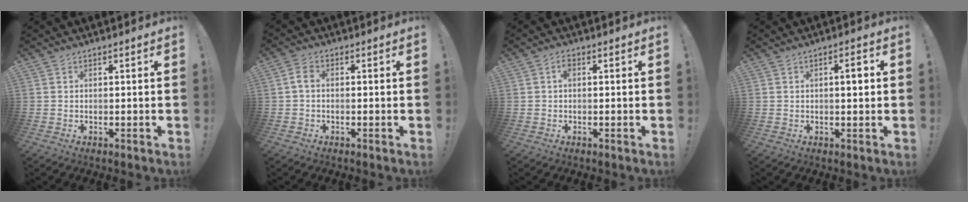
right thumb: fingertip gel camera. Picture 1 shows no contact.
{"total": 2.7, "force": [-0.2, 1.8, 1.9], "torque": [-0.033, 0.012, -0.002]}
{"total": 1.8, "force": [0.1, 1.1, 1.4], "torque": [-0.024, 0.004, -0.001]}
{"total": 3.4, "force": [0.3, 0.6, 3.3], "torque": [-0.041, -0.002, -0.004]}